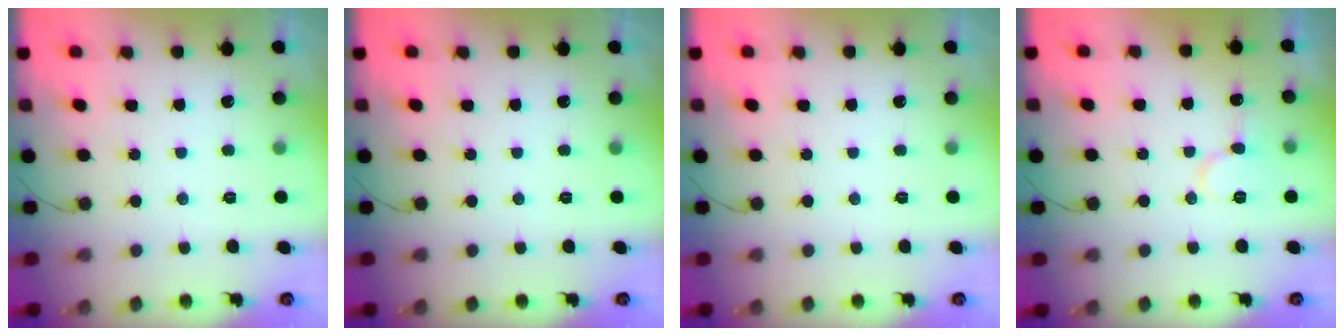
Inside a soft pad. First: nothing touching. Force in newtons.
{"total": 0.0}
{"total": 0.0}
{"total": 8.4, "press": 8.4, "slide": 0.9}